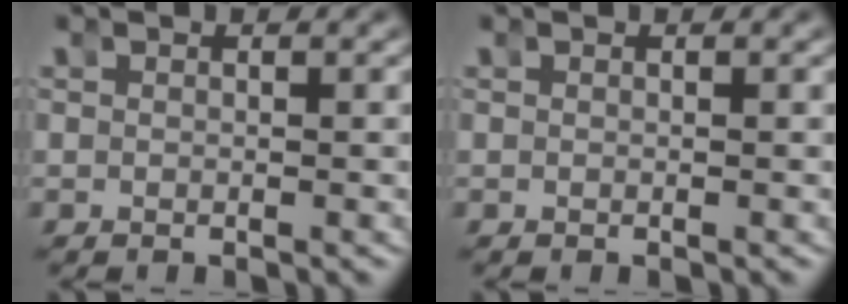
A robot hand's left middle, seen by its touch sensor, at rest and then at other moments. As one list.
[{"total": 0.0}]